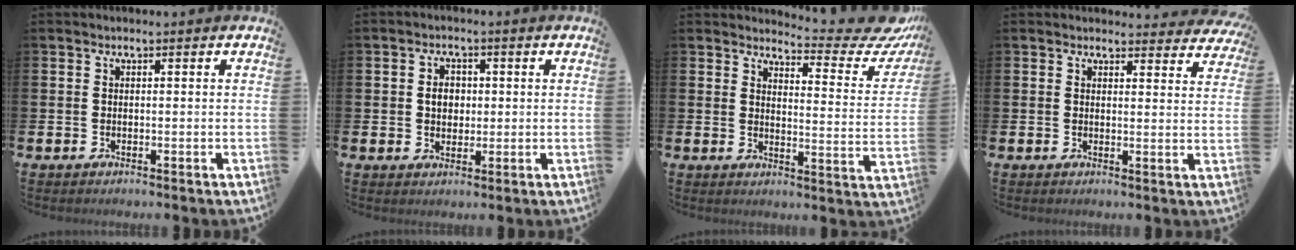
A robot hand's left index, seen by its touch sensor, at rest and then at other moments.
{"total": 3.0, "force": [0.3, 2.4, 1.7], "torque": [-0.014, 0.000, -0.002]}
{"total": 5.5, "force": [5.0, 1.2, 1.9], "torque": [-0.030, -0.051, 0.077]}
{"total": 2.8, "force": [2.7, 0.7, 0.0], "torque": [0.013, -0.020, 0.044]}